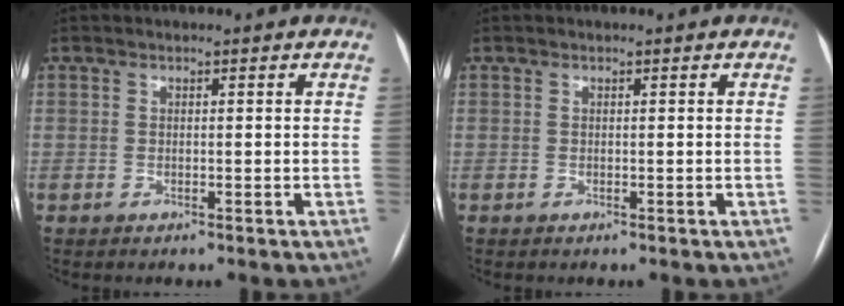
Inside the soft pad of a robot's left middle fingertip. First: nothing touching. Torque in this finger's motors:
{"motor_torque": [0.00, 0.00, 0.00, 0.00]}